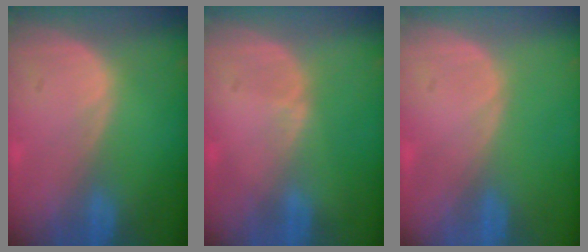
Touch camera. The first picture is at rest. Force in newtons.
{"total": 0.5, "press": 0.5, "slide": 0.2}
{"total": 0.0}